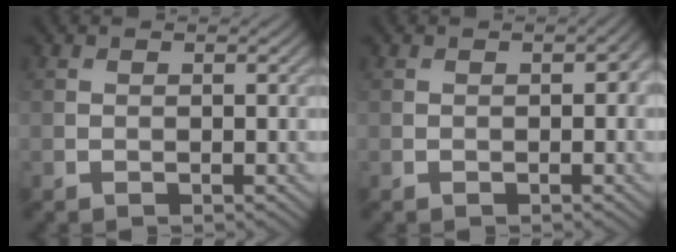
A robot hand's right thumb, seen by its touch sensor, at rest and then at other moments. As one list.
[{"total": 1.4, "force": [-0.1, 0.9, 1.1], "torque": [-0.014, -0.003, -0.002]}]